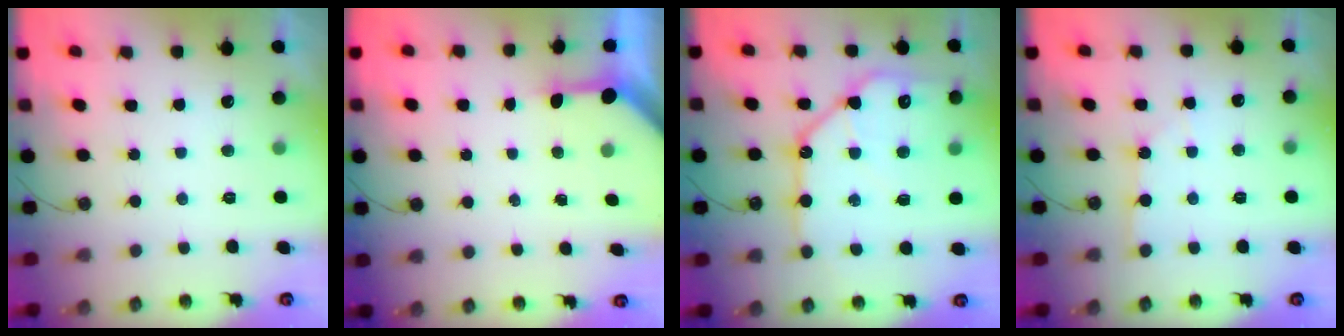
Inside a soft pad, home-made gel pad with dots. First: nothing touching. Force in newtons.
{"total": 3.4, "press": 3.4, "slide": 0.3}
{"total": 16.6, "press": 16.5, "slide": 1.4}
{"total": 2.6, "press": 2.6, "slide": 0.3}